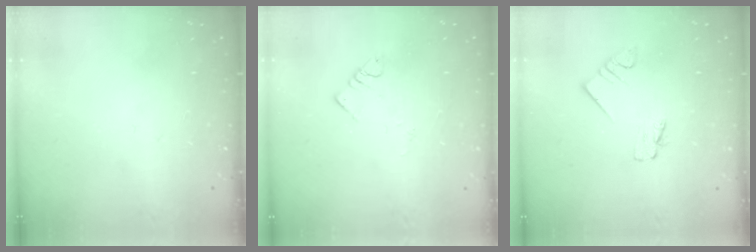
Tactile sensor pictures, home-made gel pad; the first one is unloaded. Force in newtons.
{"total": 2.8, "press": 2.8, "slide": 0.3}
{"total": 2.1, "press": 2.1, "slide": 0.0}